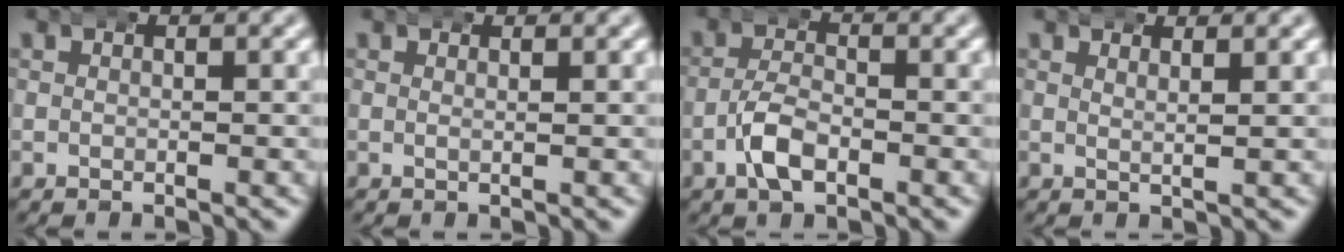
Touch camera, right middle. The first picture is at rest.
{"total": 0.6, "force": [0.5, -0.2, 0.2], "torque": [-0.003, -0.002, 0.006]}
{"total": 2.7, "force": [-1.3, 1.3, 2.0], "torque": [-0.039, -0.001, -0.032]}
{"total": 1.6, "force": [1.4, -0.3, 0.6], "torque": [-0.011, -0.008, 0.024]}